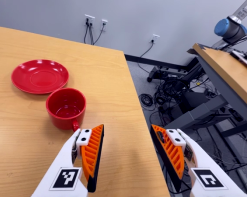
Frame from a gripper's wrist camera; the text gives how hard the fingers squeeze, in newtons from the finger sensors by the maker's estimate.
{"total": 0.0}